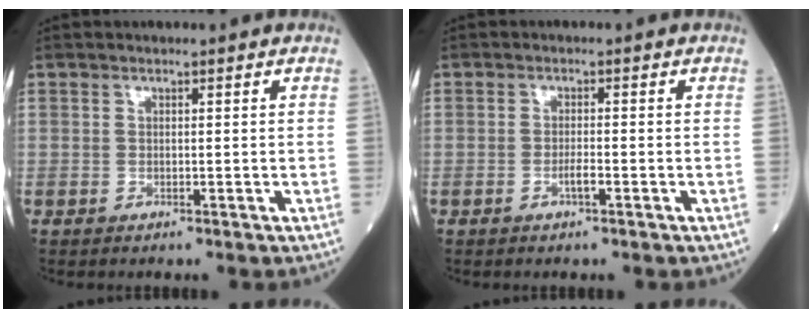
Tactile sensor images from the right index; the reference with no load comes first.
{"total": 1.6, "force": [-0.8, 0.1, 1.4], "torque": [-0.026, 0.001, -0.015]}